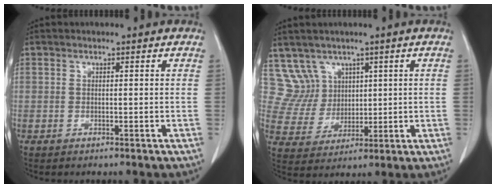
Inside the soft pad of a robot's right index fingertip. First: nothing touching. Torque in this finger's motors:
{"motor_torque": [-0.56, 0.54, -0.11, -0.06]}